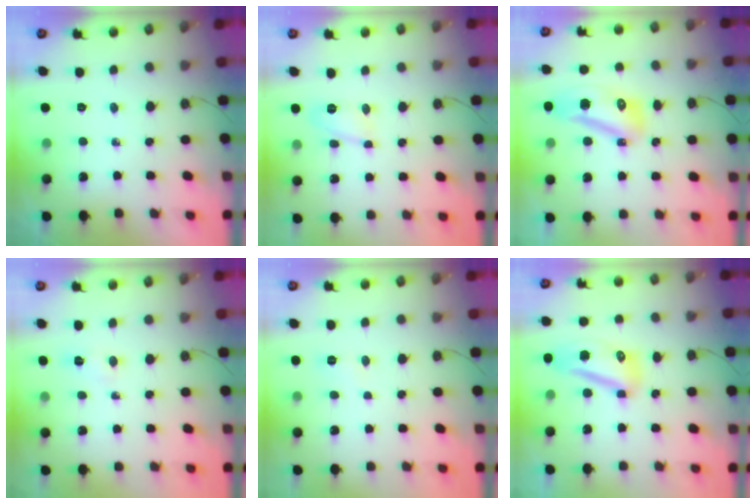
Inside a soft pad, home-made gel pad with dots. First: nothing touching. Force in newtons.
{"total": 8.3, "press": 7.0, "slide": 4.4}
{"total": 9.6, "press": 9.5, "slide": 0.9}
{"total": 2.9, "press": 2.9, "slide": 0.4}
{"total": 5.3, "press": 5.2, "slide": 0.6}
{"total": 9.1, "press": 9.0, "slide": 1.1}